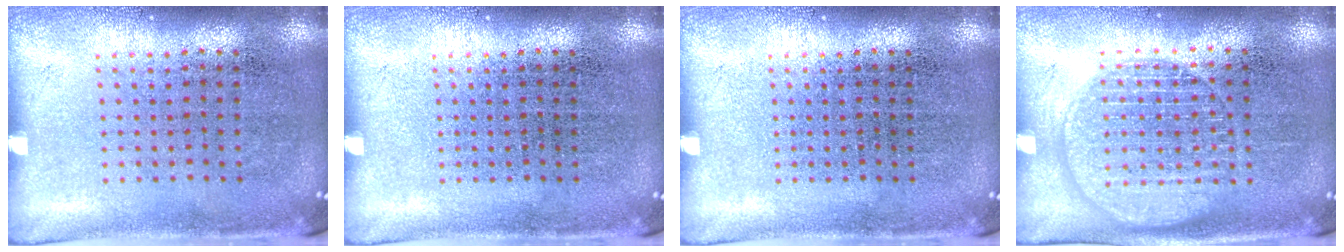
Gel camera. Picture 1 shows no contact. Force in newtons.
{"total": 0.0}
{"total": 0.0}
{"total": 1.7, "press": 1.7, "slide": 0.1}